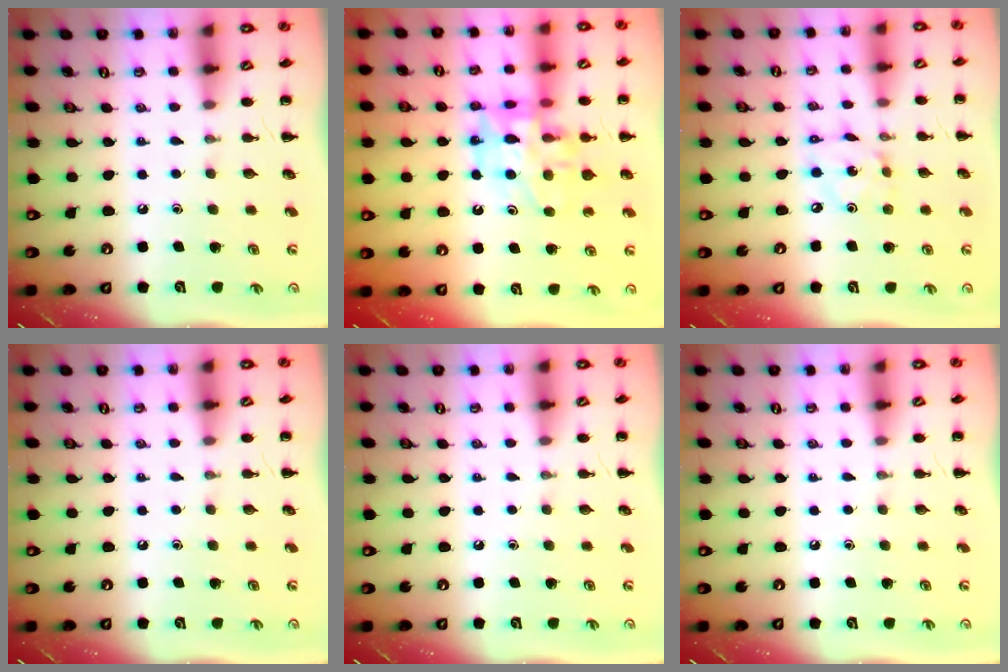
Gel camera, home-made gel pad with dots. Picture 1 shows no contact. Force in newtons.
{"total": 15.4, "press": 14.9, "slide": 3.6}
{"total": 3.2, "press": 3.1, "slide": 0.5}
{"total": 0.0}
{"total": 0.0}
{"total": 0.0}